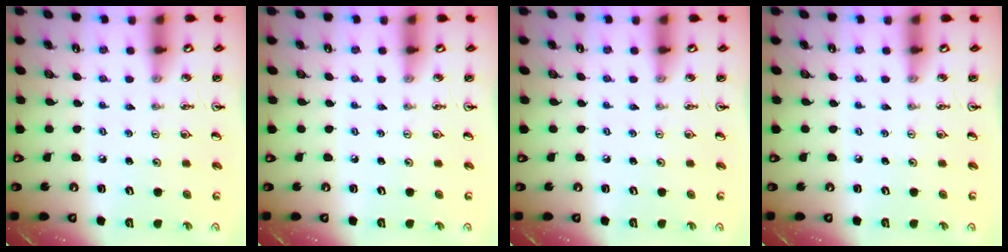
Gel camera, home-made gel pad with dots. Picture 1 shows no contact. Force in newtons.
{"total": 0.0}
{"total": 0.0}
{"total": 0.0}